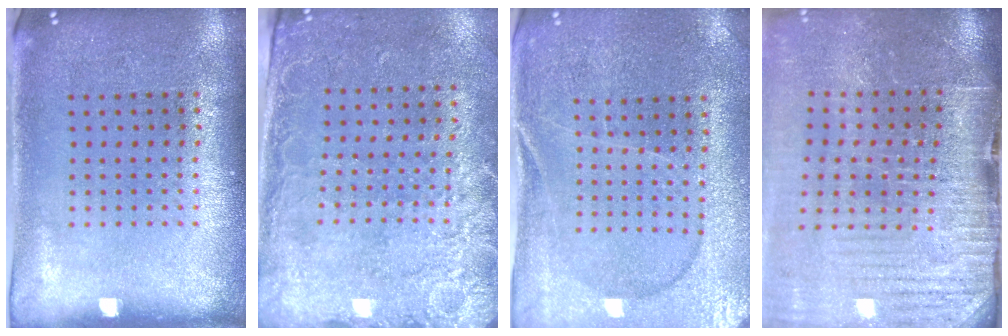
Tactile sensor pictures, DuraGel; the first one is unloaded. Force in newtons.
{"total": 2.6, "press": 2.1, "slide": 1.4}
{"total": 1.3, "press": 1.2, "slide": 0.3}
{"total": 4.2, "press": 3.8, "slide": 1.9}